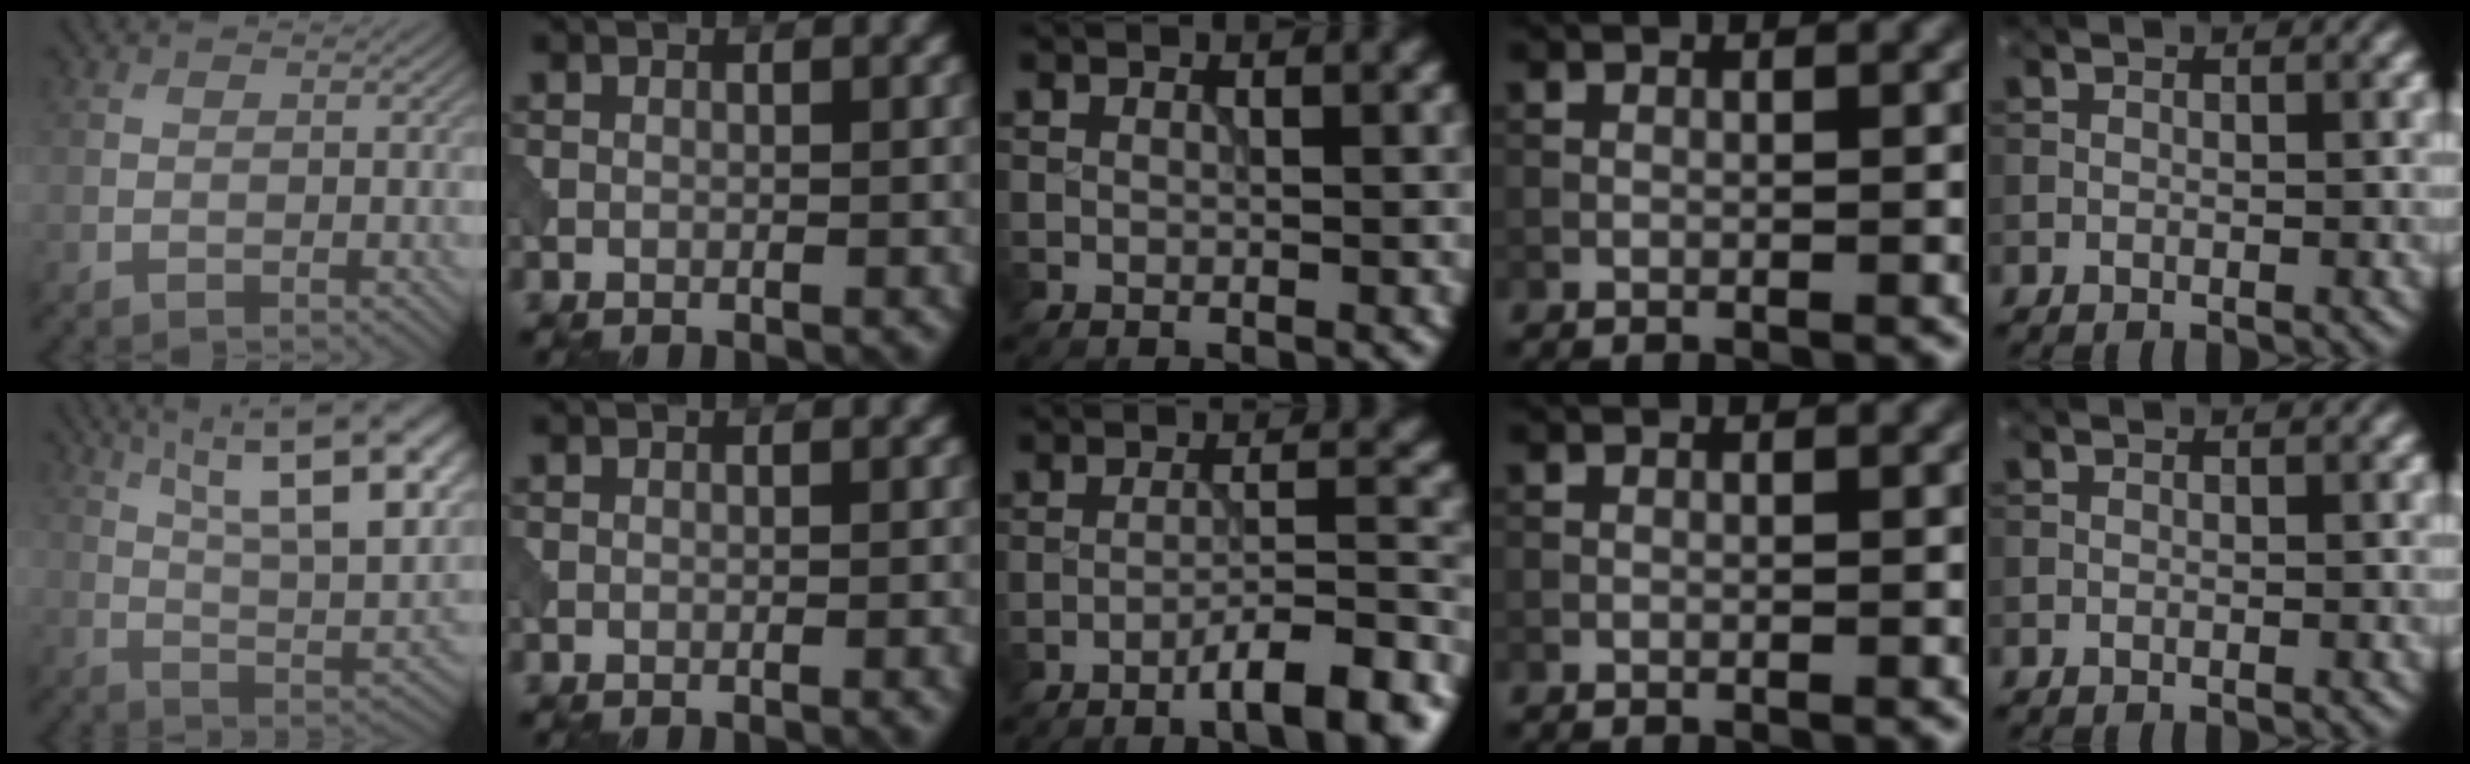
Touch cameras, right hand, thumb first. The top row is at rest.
{"thumb": {"total": 18.2, "force": [8.4, 6.8, 14.6], "torque": [-0.223, 0.028, 0.128]}, "index": {"total": 0.7, "force": [-0.2, 0.1, 0.6], "torque": [-0.007, 0.002, -0.005]}, "middle": {"total": 7.3, "force": [-5.0, 1.2, 5.2], "torque": [-0.063, 0.019, -0.076]}}